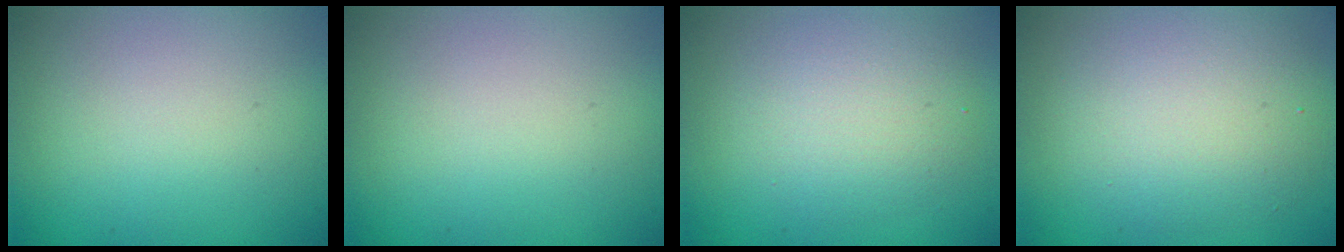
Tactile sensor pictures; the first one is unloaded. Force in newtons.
{"total": 0.0}
{"total": 3.5, "press": 3.5, "slide": 0.1}
{"total": 5.6, "press": 5.6, "slide": 0.5}